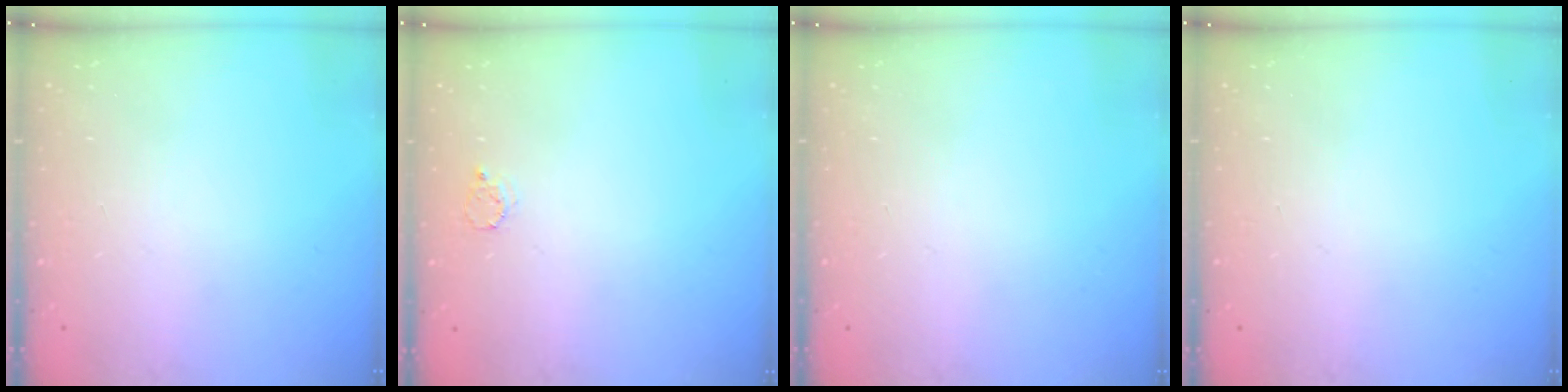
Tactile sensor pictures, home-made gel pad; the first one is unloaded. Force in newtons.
{"total": 2.4, "press": 2.4, "slide": 0.3}
{"total": 0.0}
{"total": 0.0}